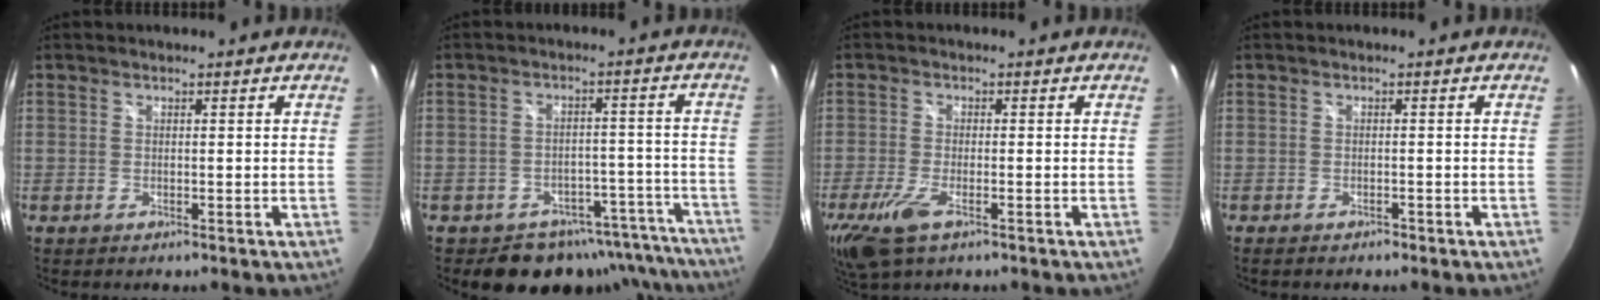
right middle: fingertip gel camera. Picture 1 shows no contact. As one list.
[{"total": 15.6, "force": [-13.1, 8.1, 2.7], "torque": [-0.044, 0.048, -0.143]}, {"total": 7.8, "force": [-4.3, 2.7, 6.0], "torque": [-0.142, -0.028, -0.080]}, {"total": 2.0, "force": [-1.7, 0.7, 0.8], "torque": [-0.015, -0.010, -0.027]}]